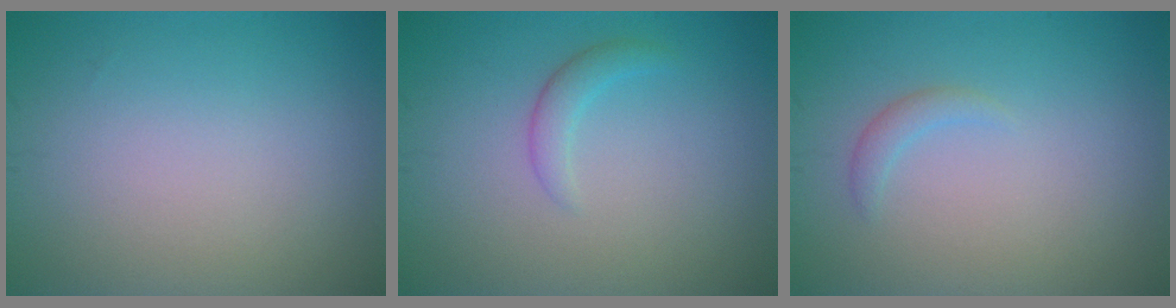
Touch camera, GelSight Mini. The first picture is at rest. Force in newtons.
{"total": 1.5, "press": 1.5, "slide": 0.1}
{"total": 1.1, "press": 1.1, "slide": 0.1}